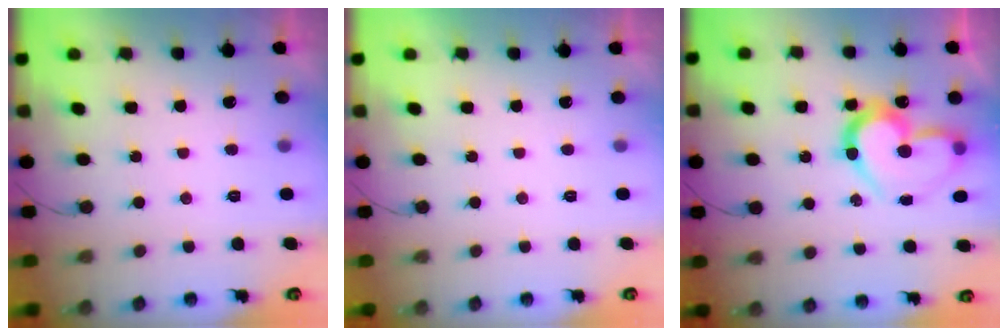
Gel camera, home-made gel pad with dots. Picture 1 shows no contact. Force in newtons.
{"total": 1.7, "press": 1.7, "slide": 0.0}
{"total": 17.1, "press": 17.0, "slide": 1.7}